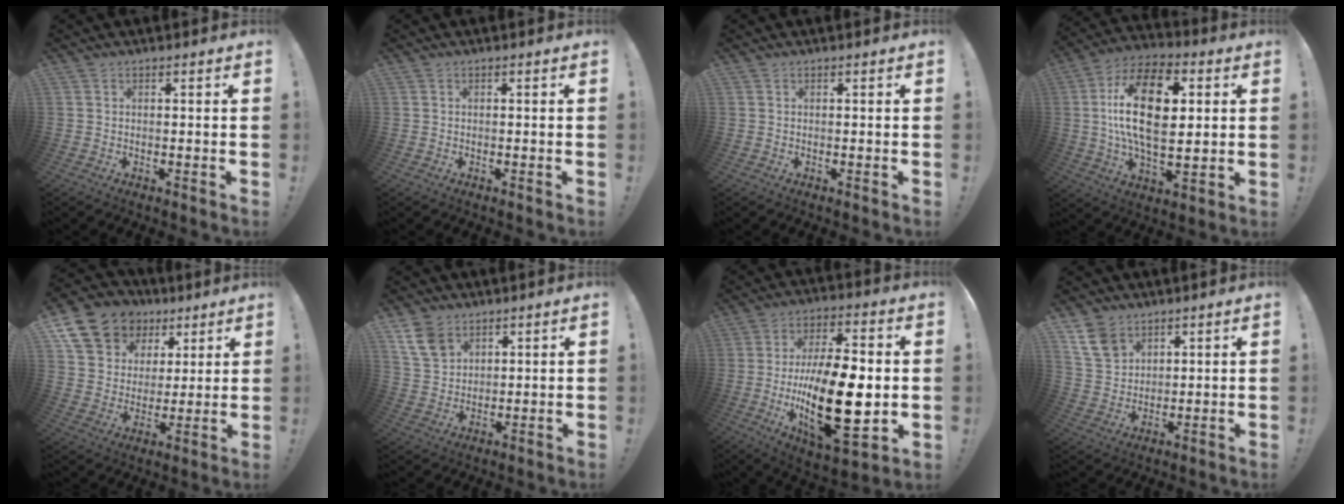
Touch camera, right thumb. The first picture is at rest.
{"total": 0.0}
{"total": 0.0}
{"total": 23.3, "force": [3.1, 12.3, 19.6], "torque": [-0.352, 0.000, 0.044]}
{"total": 15.0, "force": [8.9, 11.0, 4.8], "torque": [-0.081, -0.054, 0.184]}
{"total": 9.9, "force": [6.0, 6.9, 3.7], "torque": [-0.064, -0.028, 0.123]}
{"total": 26.2, "force": [-2.8, 11.7, 23.2], "torque": [-0.424, -0.005, -0.039]}
{"total": 9.8, "force": [6.2, 6.8, 3.2], "torque": [-0.058, -0.031, 0.127]}